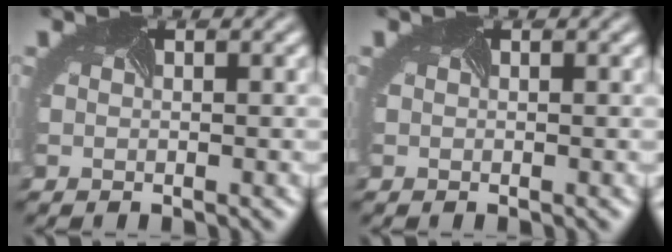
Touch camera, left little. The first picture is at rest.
{"total": 0.0}